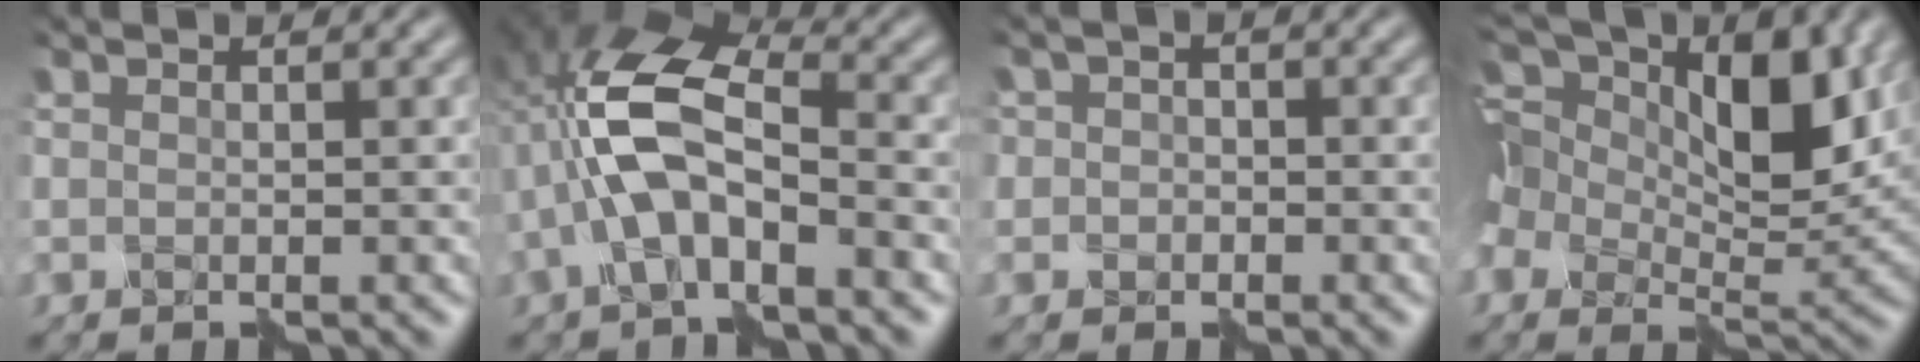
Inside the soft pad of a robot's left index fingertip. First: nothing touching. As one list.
[{"total": 7.4, "force": [-1.7, 3.5, 6.3], "torque": [-0.144, 0.019, -0.036]}, {"total": 2.2, "force": [-0.2, 2.1, 0.4], "torque": [0.011, 0.009, -0.030]}, {"total": 13.1, "force": [4.2, 7.2, 10.1], "torque": [-0.204, 0.009, 0.065]}]